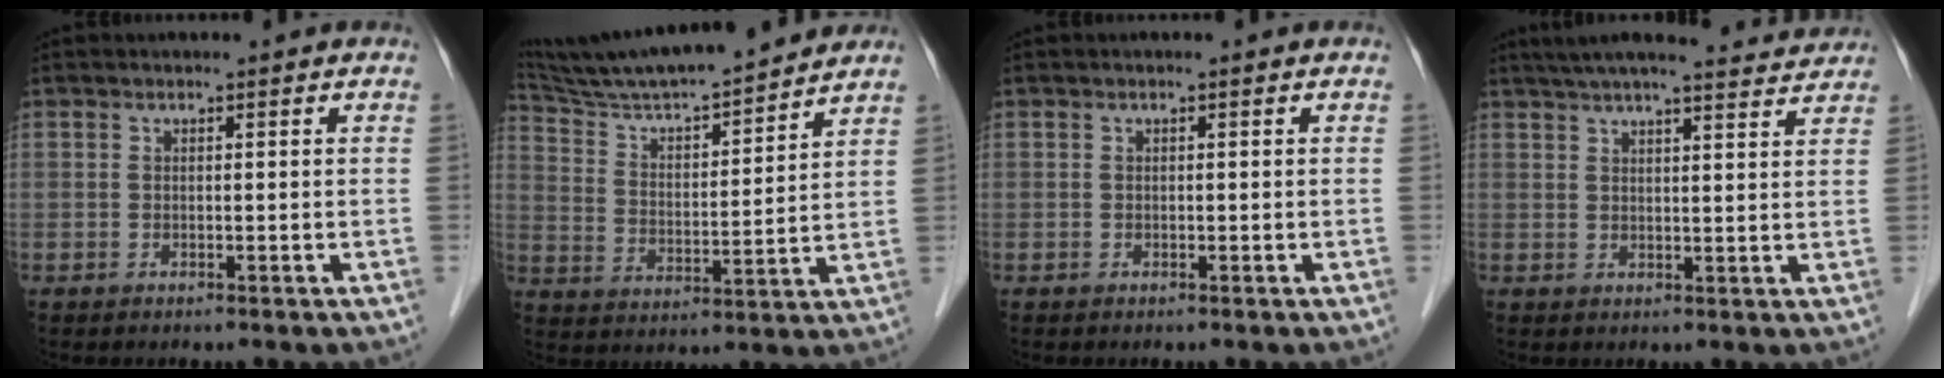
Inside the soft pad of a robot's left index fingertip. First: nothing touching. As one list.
[{"total": 18.4, "force": [16.8, 0.9, 7.6], "torque": [-0.135, 0.011, 0.275]}, {"total": 0.0}, {"total": 15.8, "force": [14.5, 1.3, 6.2], "torque": [-0.096, 0.023, 0.192]}]